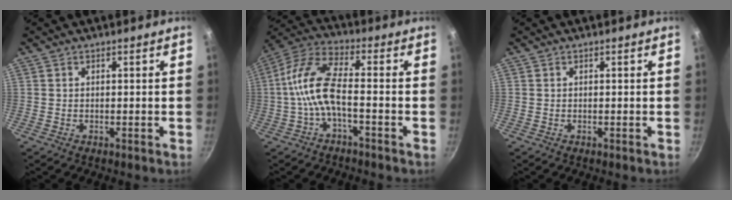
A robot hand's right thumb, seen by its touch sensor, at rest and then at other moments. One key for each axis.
{"total": 10.1, "fx": -2.5, "fy": 3.5, "fz": 9.2, "tx": -0.203, "ty": 0.037, "tz": -0.064}
{"total": 0.0}